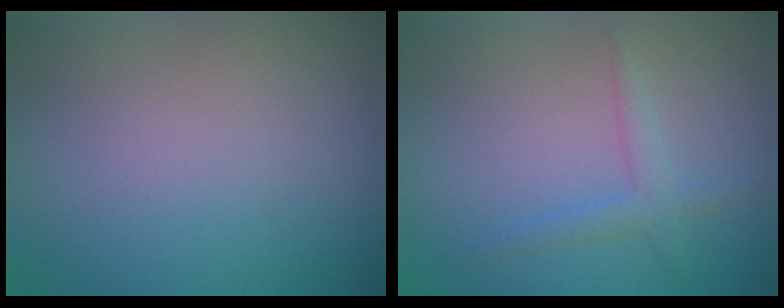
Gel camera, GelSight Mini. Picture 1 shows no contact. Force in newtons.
{"total": 1.9, "press": 1.9, "slide": 0.1}